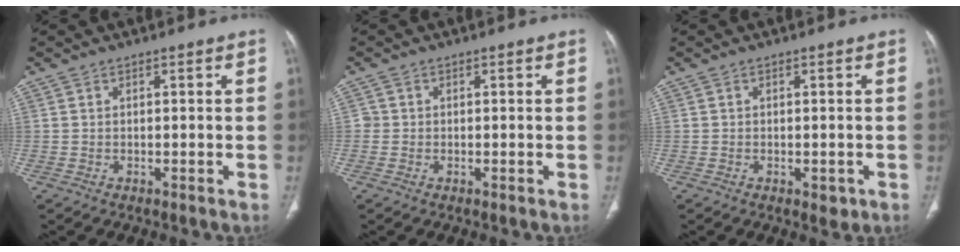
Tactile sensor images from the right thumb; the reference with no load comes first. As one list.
[{"total": 1.0, "force": [-0.1, 1.0, 0.1], "torque": [0.004, 0.004, -0.004]}, {"total": 2.0, "force": [-0.7, 1.2, 1.4], "torque": [-0.009, -0.001, -0.005]}]